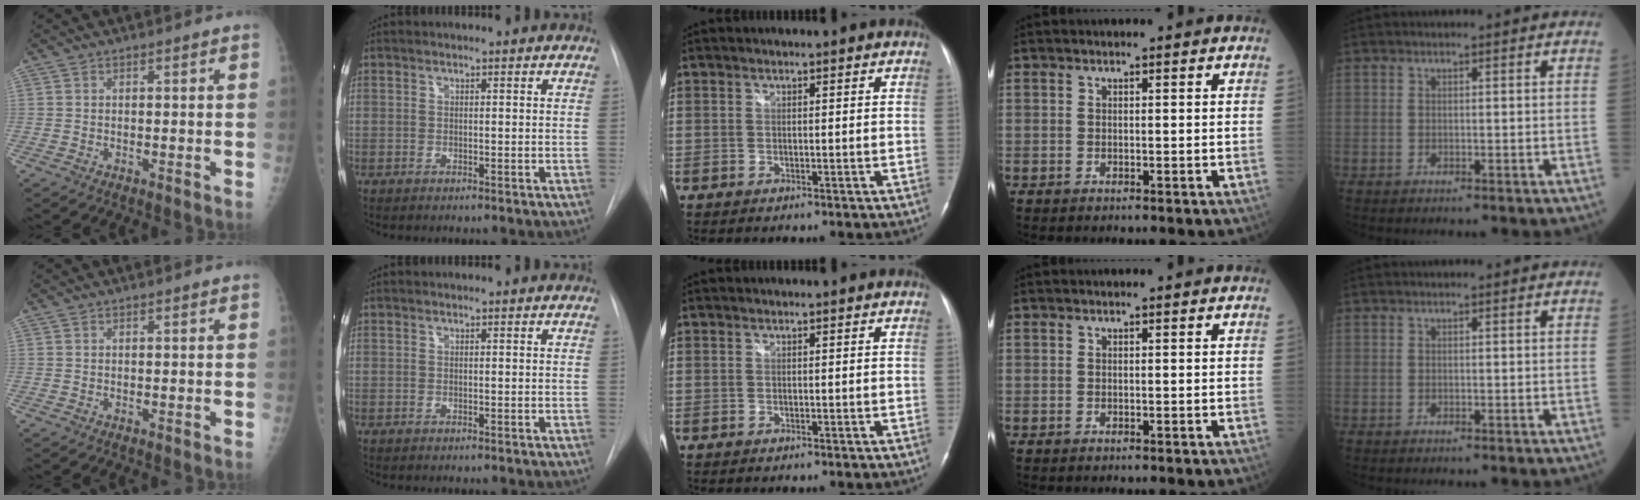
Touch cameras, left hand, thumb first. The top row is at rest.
{}